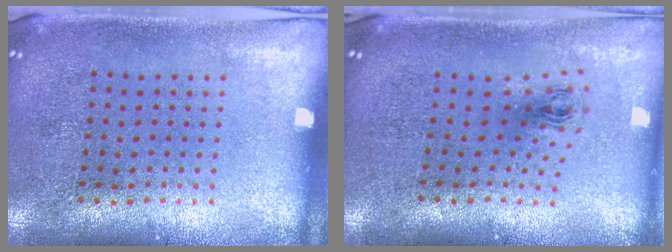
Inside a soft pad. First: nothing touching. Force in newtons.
{"total": 0.8, "press": 0.3, "slide": 0.7}